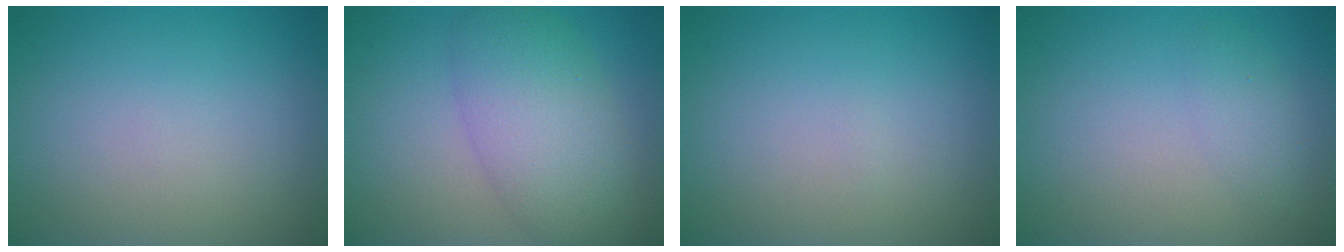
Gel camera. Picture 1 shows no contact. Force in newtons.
{"total": 6.3, "press": 6.3, "slide": 0.4}
{"total": 0.0}
{"total": 1.5, "press": 1.5, "slide": 0.1}